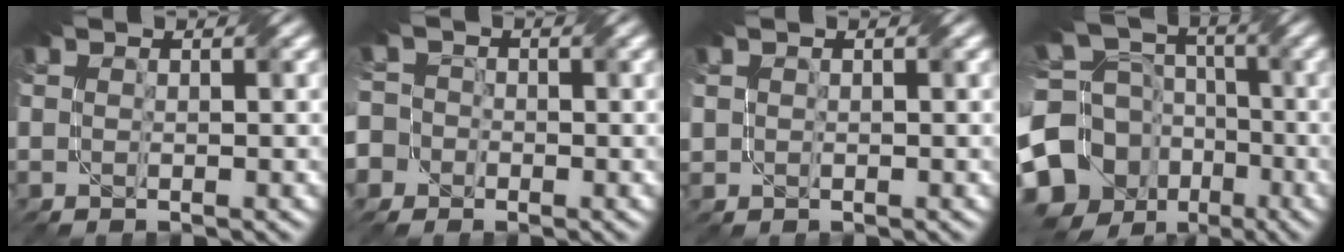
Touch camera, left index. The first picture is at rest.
{"total": 5.4, "force": [-2.6, 4.6, 1.2], "torque": [-0.030, 0.007, -0.068]}
{"total": 0.9, "force": [0.4, 0.8, 0.0], "torque": [0.001, -0.002, 0.009]}
{"total": 14.3, "force": [-5.8, 11.7, 5.9], "torque": [-0.149, -0.014, -0.112]}